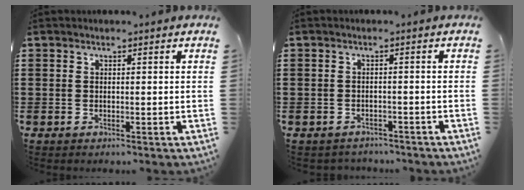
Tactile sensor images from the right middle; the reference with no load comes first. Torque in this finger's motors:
{"motor_torque": [-0.12, 0.38, 0.02, -0.01]}